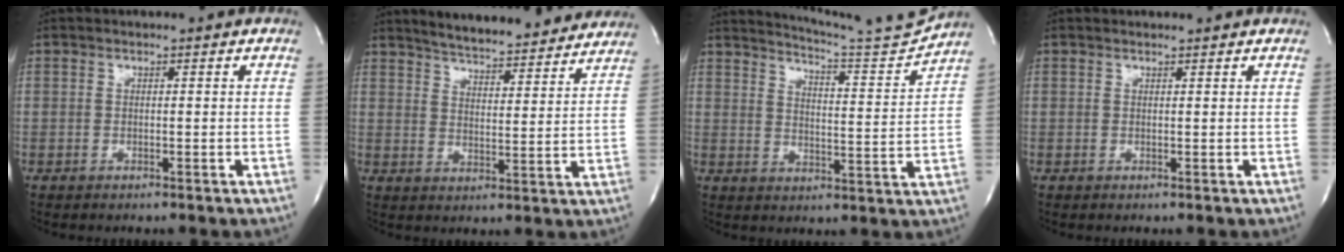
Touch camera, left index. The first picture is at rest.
{"total": 18.4, "force": [17.2, 2.9, 6.0], "torque": [-0.083, -0.008, 0.223]}
{"total": 11.7, "force": [11.3, -2.2, 1.8], "torque": [-0.039, -0.049, 0.164]}
{"total": 1.3, "force": [1.3, 0.0, 0.1], "torque": [-0.011, 0.007, 0.019]}